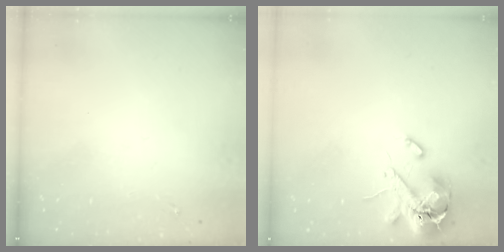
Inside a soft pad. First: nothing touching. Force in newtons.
{"total": 12.8, "press": 12.6, "slide": 2.0}